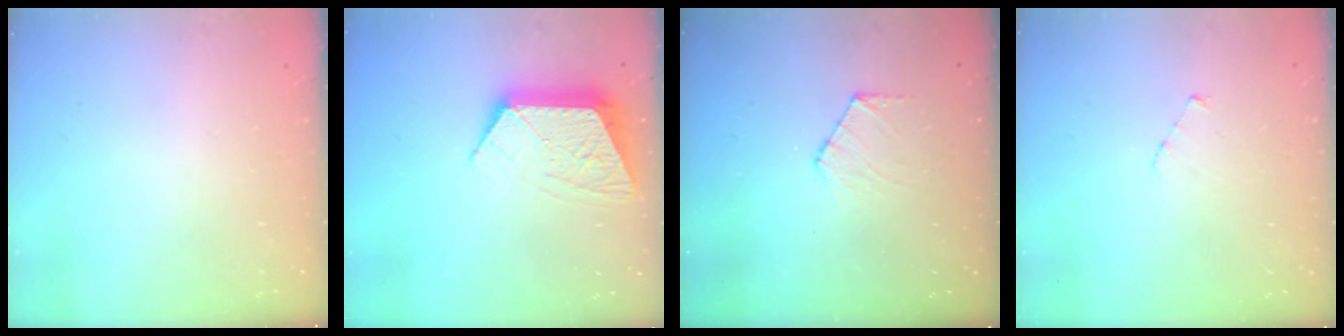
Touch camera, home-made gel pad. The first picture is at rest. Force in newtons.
{"total": 11.8, "press": 11.8, "slide": 0.8}
{"total": 6.5, "press": 6.5, "slide": 0.6}
{"total": 3.0, "press": 3.0, "slide": 0.3}